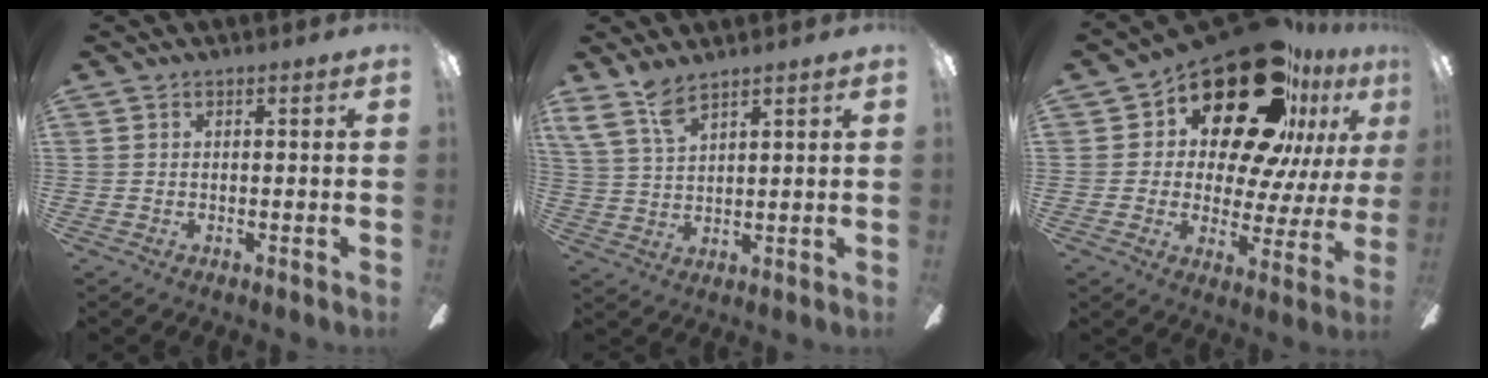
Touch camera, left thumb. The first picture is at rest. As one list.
[{"total": 7.4, "force": [5.9, 1.9, 4.0], "torque": [-0.095, -0.026, 0.110]}, {"total": 25.7, "force": [15.8, 12.2, 16.1], "torque": [-0.246, -0.094, 0.274]}]